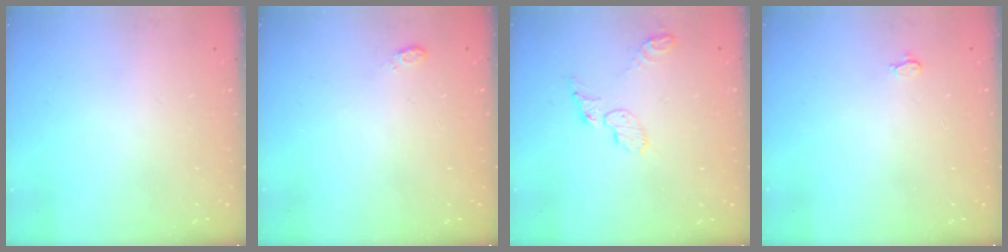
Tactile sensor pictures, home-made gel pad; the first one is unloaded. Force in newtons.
{"total": 4.3, "press": 4.3, "slide": 0.5}
{"total": 6.1, "press": 6.1, "slide": 0.3}
{"total": 2.6, "press": 2.6, "slide": 0.3}